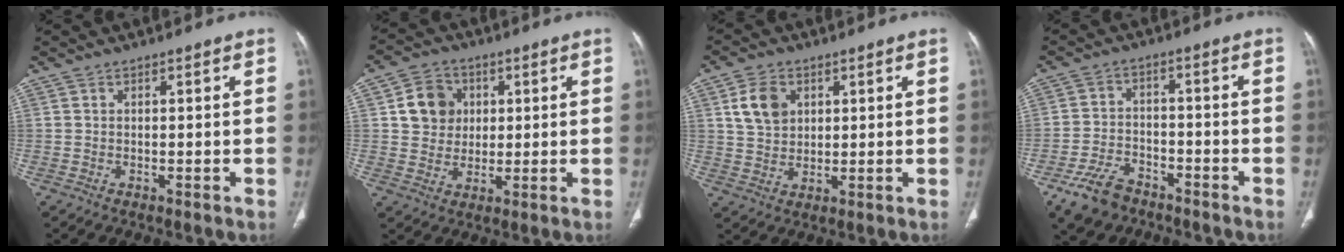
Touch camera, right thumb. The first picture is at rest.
{"total": 8.4, "force": [2.0, 7.4, 3.5], "torque": [-0.028, -0.005, 0.033]}
{"total": 7.1, "force": [2.6, 5.2, 4.0], "torque": [-0.056, -0.009, 0.051]}
{"total": 8.5, "force": [-5.9, 5.0, 3.6], "torque": [-0.066, 0.026, -0.104]}